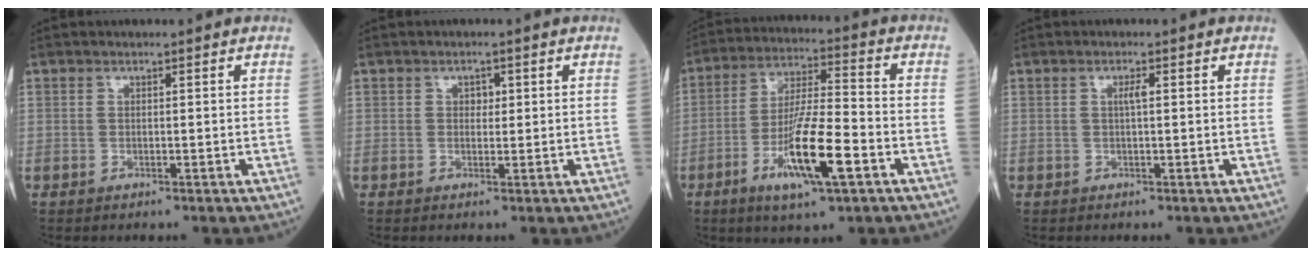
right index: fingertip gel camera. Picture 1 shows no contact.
{"total": 1.5, "force": [0.5, 1.1, 1.0], "torque": [-0.010, -0.001, 0.005]}
{"total": 12.7, "force": [-5.0, 1.6, 11.6], "torque": [-0.212, -0.012, -0.090]}
{"total": 1.3, "force": [0.3, 0.1, 1.3], "torque": [-0.025, 0.002, 0.003]}